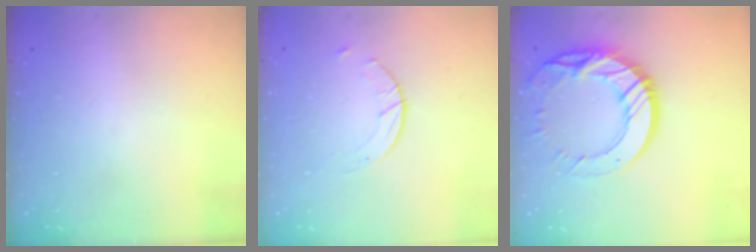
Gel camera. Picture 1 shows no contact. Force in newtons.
{"total": 2.0, "press": 2.0, "slide": 0.3}
{"total": 18.4, "press": 18.3, "slide": 1.9}